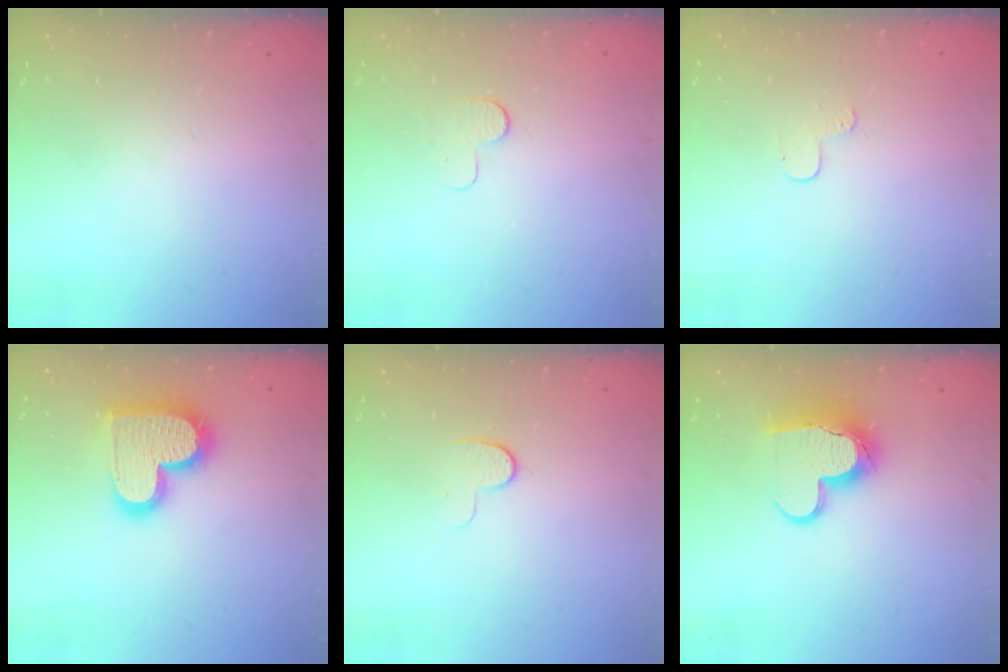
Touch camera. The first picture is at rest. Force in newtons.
{"total": 4.3, "press": 4.3, "slide": 0.3}
{"total": 3.7, "press": 3.7, "slide": 0.5}
{"total": 17.8, "press": 17.8, "slide": 1.1}
{"total": 4.9, "press": 4.8, "slide": 1.2}
{"total": 12.1, "press": 12.0, "slide": 1.3}